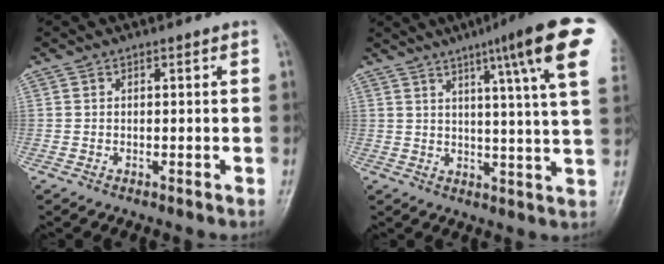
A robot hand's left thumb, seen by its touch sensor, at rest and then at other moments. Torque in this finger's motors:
{"motor_torque": [1.04, 0.21, 1.78, -0.99, 0.31]}